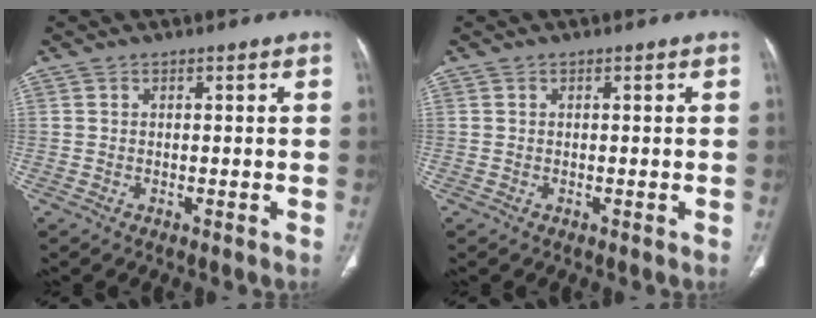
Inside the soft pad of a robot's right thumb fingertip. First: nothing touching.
{"total": 0.0}